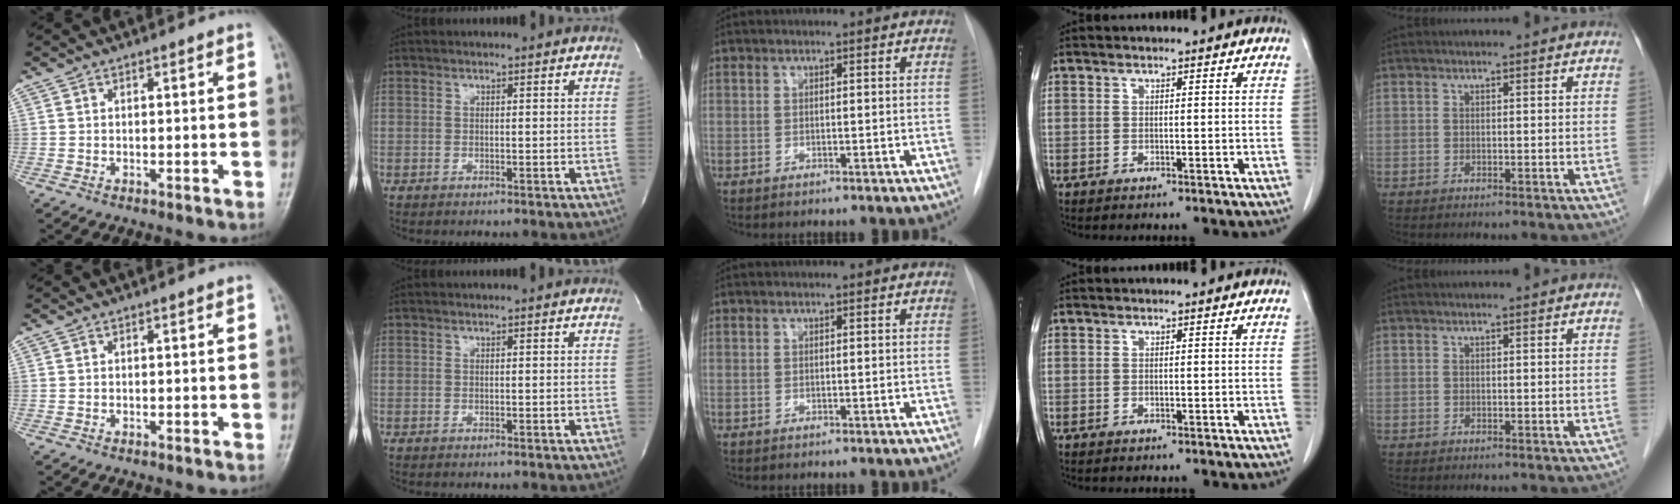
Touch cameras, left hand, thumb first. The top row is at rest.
{}